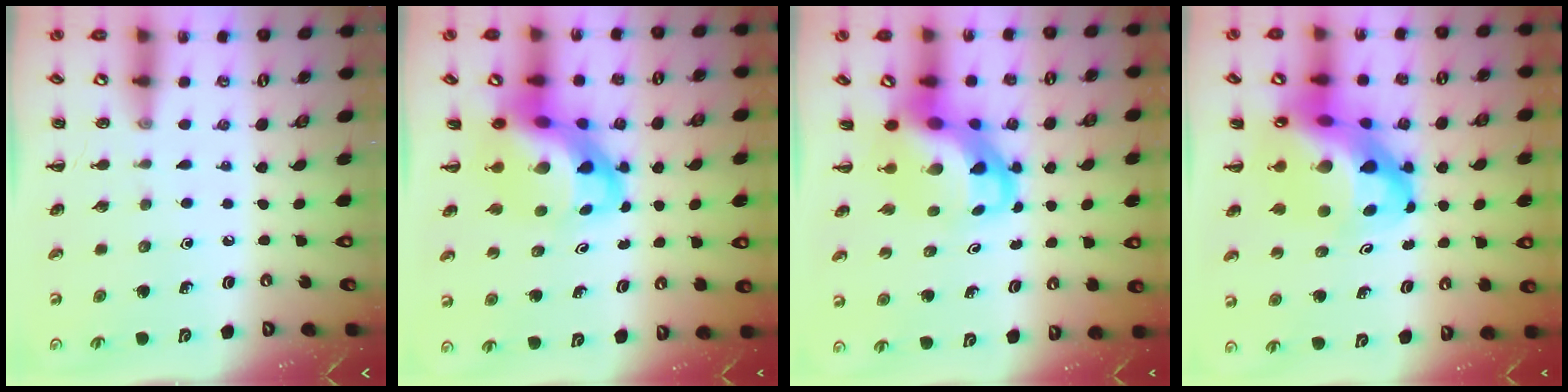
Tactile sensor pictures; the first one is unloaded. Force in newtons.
{"total": 9.0, "press": 8.5, "slide": 2.7}
{"total": 7.4, "press": 7.1, "slide": 2.2}
{"total": 16.0, "press": 15.4, "slide": 4.2}